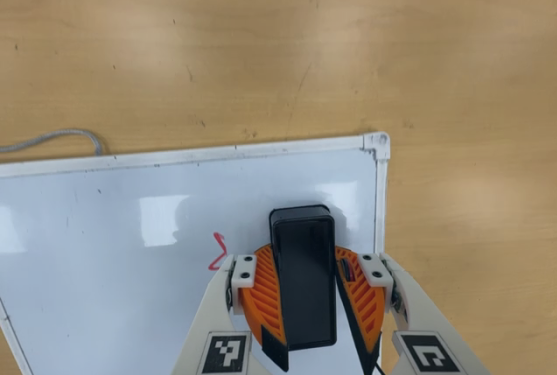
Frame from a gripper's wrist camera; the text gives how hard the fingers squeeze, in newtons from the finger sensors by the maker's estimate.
{"total": 14.2, "left": 16.2, "right": 12.2}